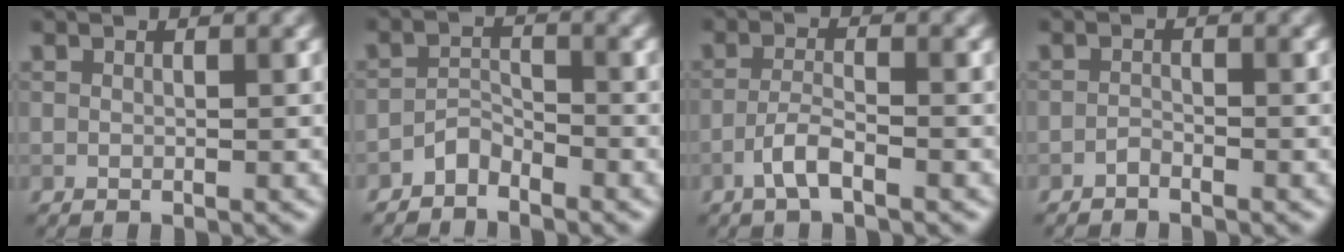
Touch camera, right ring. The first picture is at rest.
{"total": 1.9, "force": [-1.7, 0.7, 0.4], "torque": [-0.002, 0.011, -0.036]}
{"total": 2.4, "force": [-1.5, 0.5, 1.8], "torque": [-0.038, 0.007, -0.034]}
{"total": 0.7, "force": [-0.7, 0.1, 0.1], "torque": [-0.002, 0.002, -0.016]}